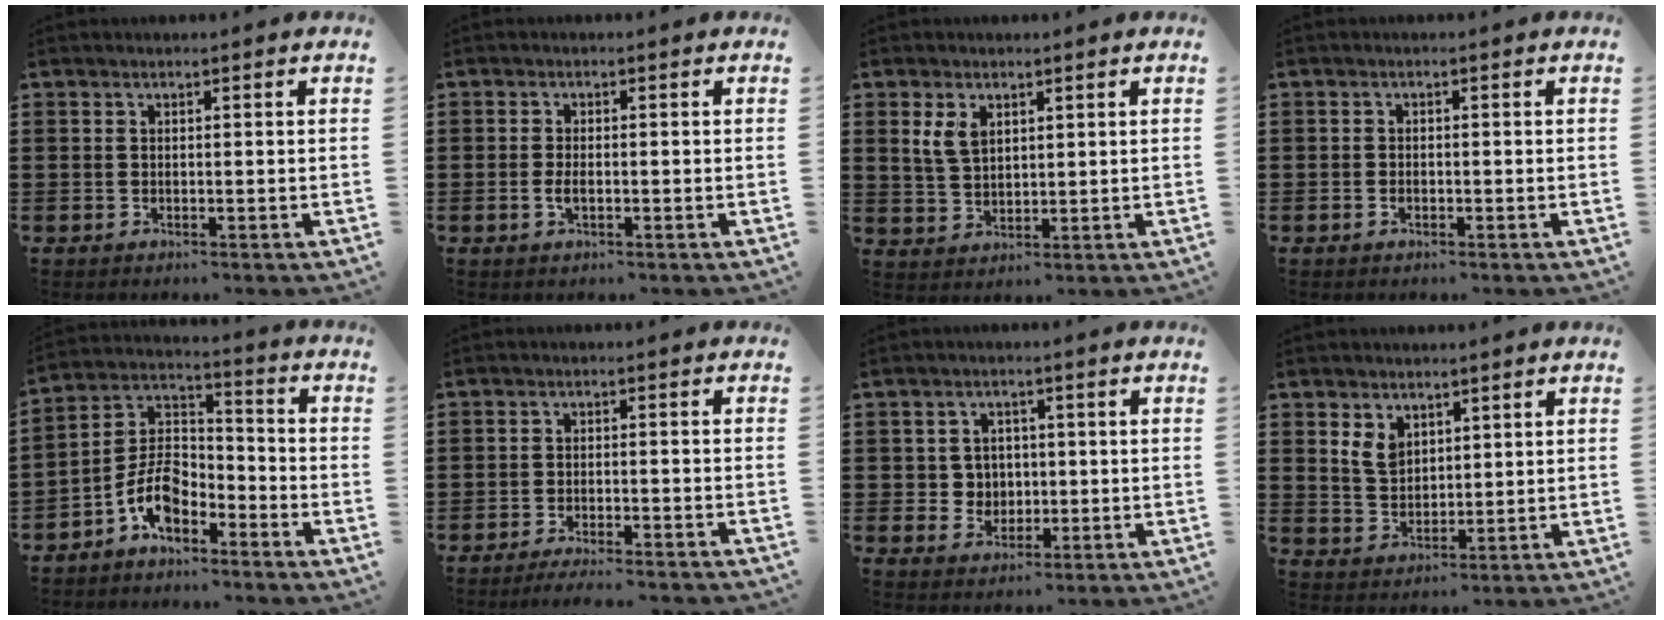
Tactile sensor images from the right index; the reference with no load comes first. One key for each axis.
{"total": 1.7, "fx": -0.3, "fy": 0.7, "fz": 1.6, "tx": -0.036, "ty": -0.003, "tz": -0.007}
{"total": 4.1, "fx": 1.9, "fy": 2.6, "fz": 2.4, "tx": -0.057, "ty": 0.010, "tz": 0.035}
{"total": 0.7, "fx": -0.4, "fy": 0.3, "fz": 0.6, "tx": -0.014, "ty": -0.005, "tz": -0.005}
{"total": 7.6, "fx": -4.5, "fy": 4.0, "fz": 4.6, "tx": -0.111, "ty": -0.004, "tz": -0.092}
{"total": 2.8, "fx": -2.7, "fy": -0.3, "fz": 0.7, "tx": -0.013, "ty": -0.001, "tz": -0.054}
{"total": 3.7, "fx": 0.3, "fy": 3.6, "fz": 0.8, "tx": -0.031, "ty": 0.012, "tz": 0.001}
{"total": 4.3, "fx": 2.3, "fy": 3.1, "fz": 1.9, "tx": -0.049, "ty": 0.011, "tz": 0.044}